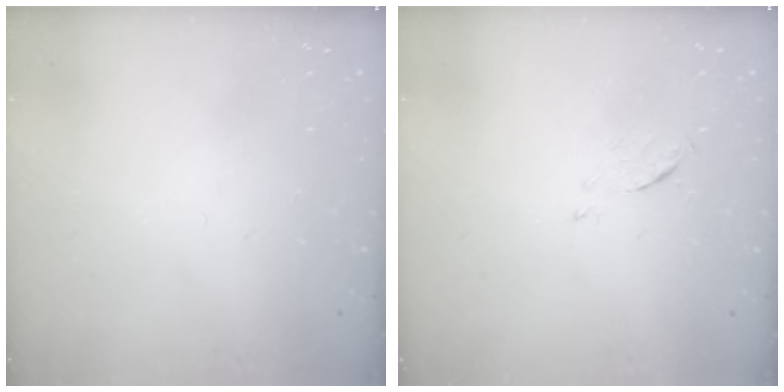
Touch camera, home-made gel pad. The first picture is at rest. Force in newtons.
{"total": 5.2, "press": 5.1, "slide": 0.8}